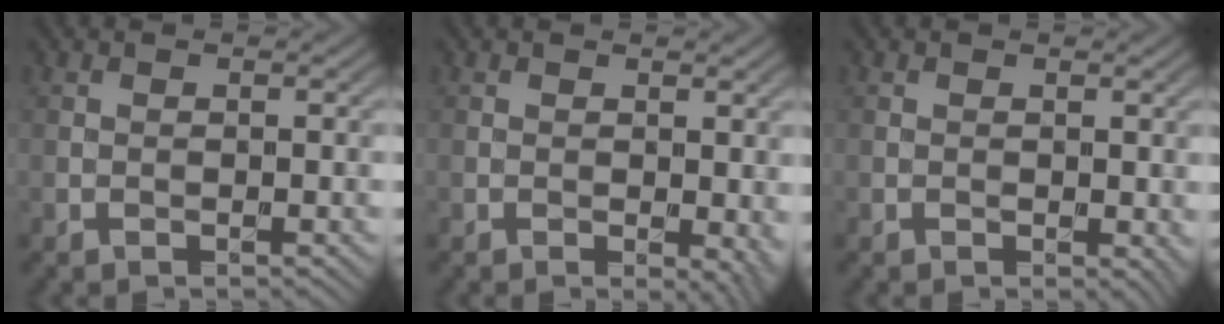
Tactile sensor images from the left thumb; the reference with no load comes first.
{"total": 3.1, "force": [-0.1, 1.6, 2.6], "torque": [-0.024, -0.007, 0.000]}
{"total": 1.3, "force": [0.1, 0.8, 1.0], "torque": [-0.010, -0.006, 0.003]}